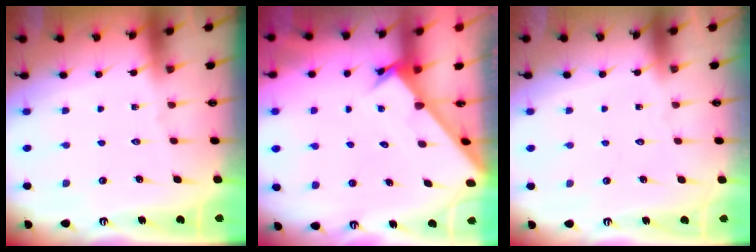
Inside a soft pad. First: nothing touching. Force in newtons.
{"total": 2.2, "press": 2.2, "slide": 0.1}
{"total": 1.8, "press": 1.8, "slide": 0.1}